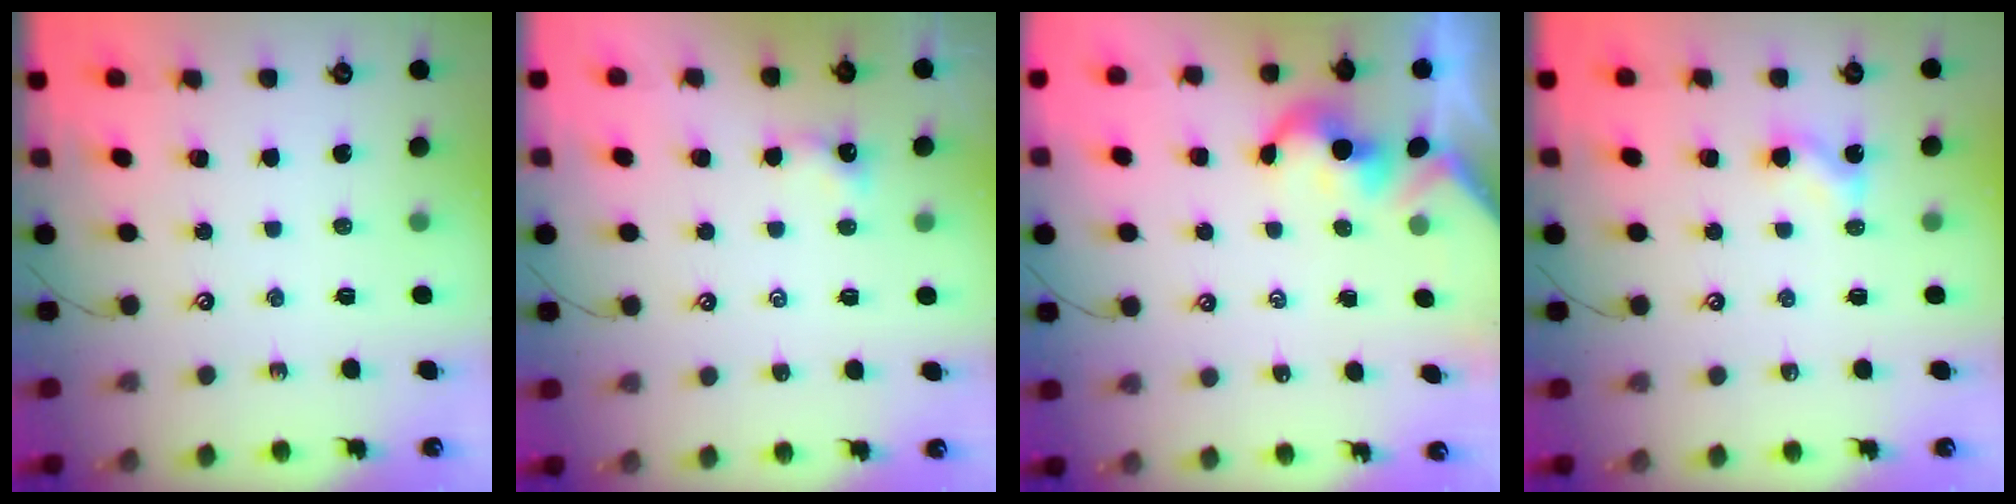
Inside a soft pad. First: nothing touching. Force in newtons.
{"total": 0.0}
{"total": 2.0, "press": 2.0, "slide": 0.4}
{"total": 3.6, "press": 3.6, "slide": 0.3}